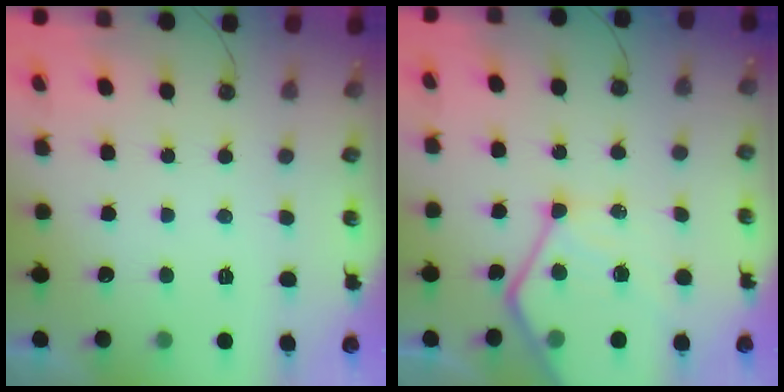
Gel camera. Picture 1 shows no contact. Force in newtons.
{"total": 14.8, "press": 14.7, "slide": 1.1}